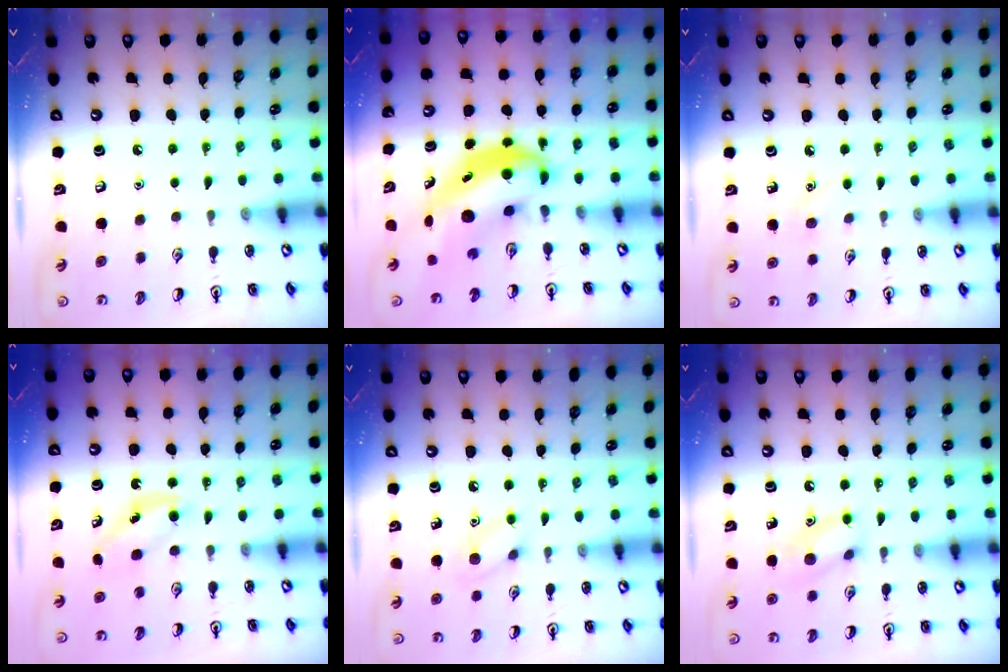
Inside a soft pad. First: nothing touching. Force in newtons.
{"total": 7.7, "press": 7.4, "slide": 1.9}
{"total": 6.1, "press": 5.9, "slide": 1.9}
{"total": 4.5, "press": 4.1, "slide": 1.6}
{"total": 7.4, "press": 7.3, "slide": 1.0}
{"total": 10.0, "press": 9.8, "slide": 1.7}